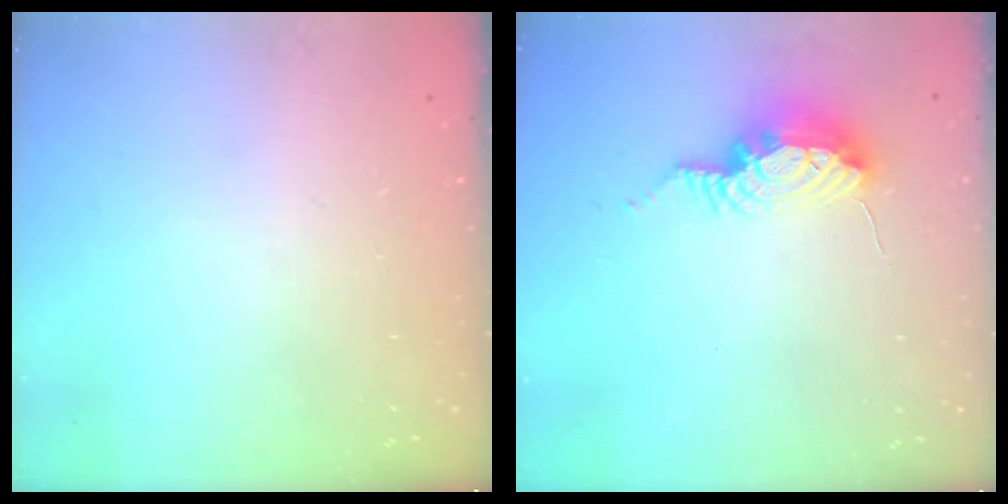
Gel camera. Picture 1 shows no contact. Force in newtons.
{"total": 8.9, "press": 8.6, "slide": 2.1}